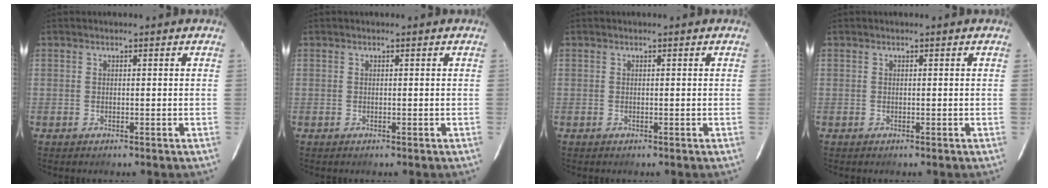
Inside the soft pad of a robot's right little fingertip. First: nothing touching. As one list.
[{"total": 0.0}, {"total": 0.0}, {"total": 0.0}]